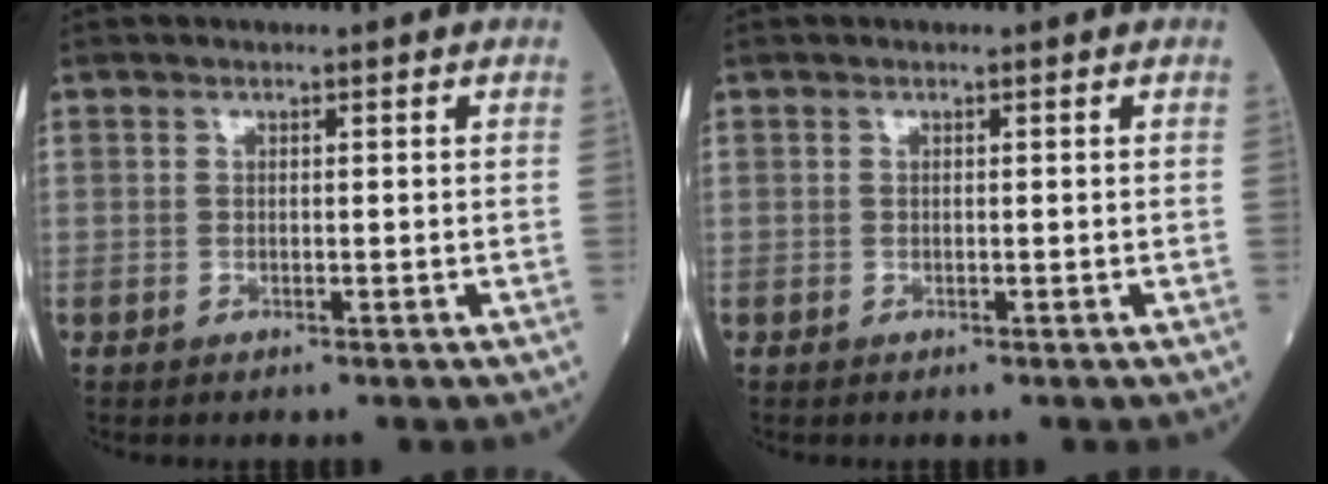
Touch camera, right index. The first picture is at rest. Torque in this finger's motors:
{"motor_torque": [0.00, 0.00, 0.00, 0.01]}